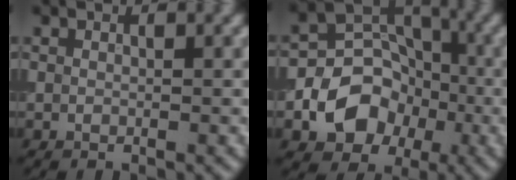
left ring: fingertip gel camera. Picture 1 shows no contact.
{"total": 7.7, "force": [-2.4, 6.2, 4.0], "torque": [-0.045, 0.003, -0.052]}